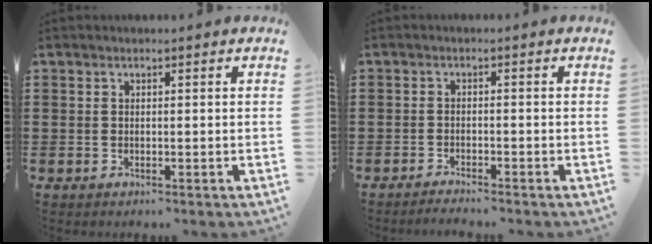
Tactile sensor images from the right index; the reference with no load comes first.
{"total": 1.6, "force": [-1.6, -0.1, 0.1], "torque": [-0.006, 0.002, -0.033]}